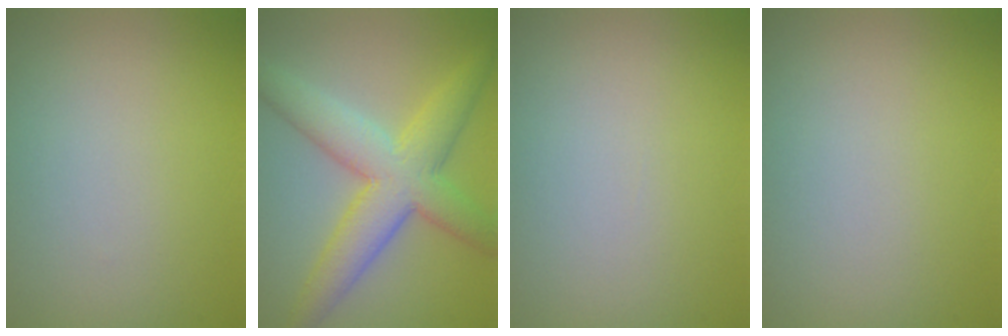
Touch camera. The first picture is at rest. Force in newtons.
{"total": 7.2, "press": 7.2, "slide": 0.0}
{"total": 0.0}
{"total": 0.0}